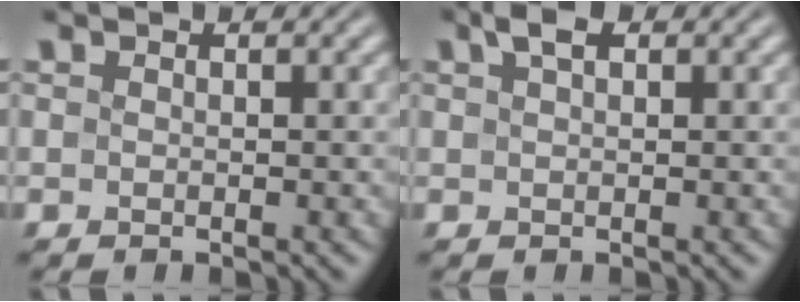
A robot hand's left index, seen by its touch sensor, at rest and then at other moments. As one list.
[{"total": 1.8, "force": [1.0, 0.7, 1.2], "torque": [-0.022, 0.008, 0.018]}]